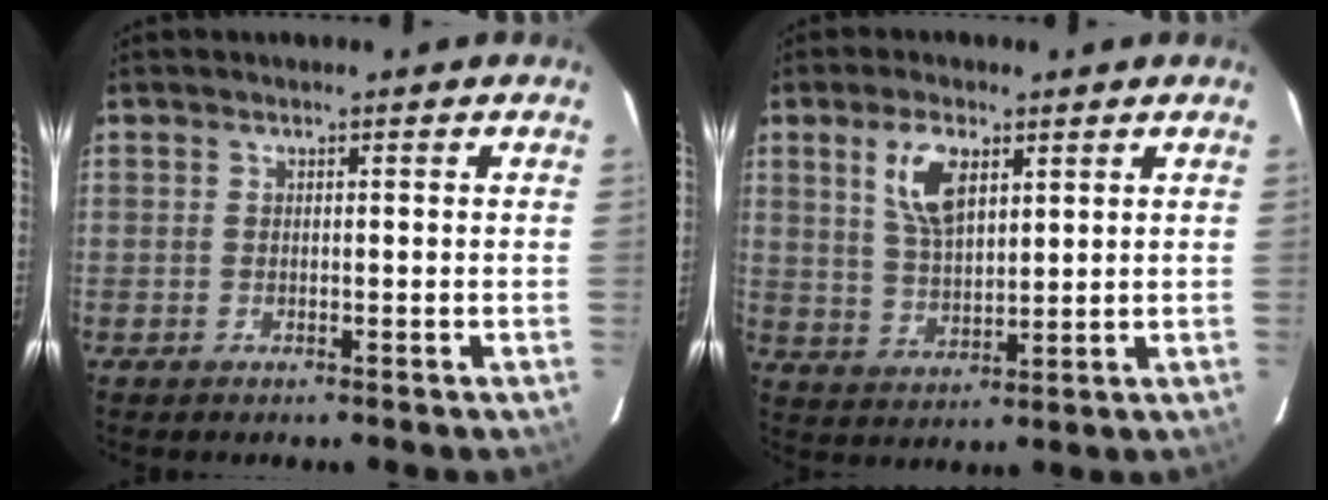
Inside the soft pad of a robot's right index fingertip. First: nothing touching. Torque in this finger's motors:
{"motor_torque": [0.28, 0.07, 0.19, 0.11]}